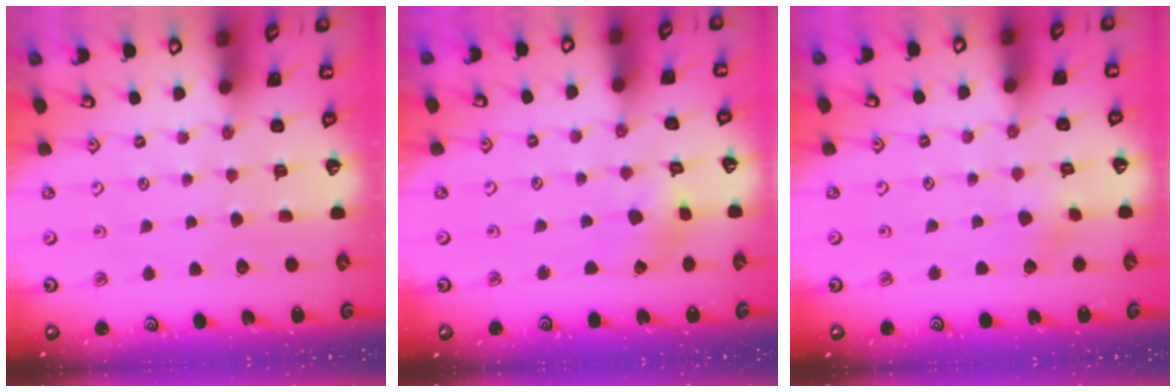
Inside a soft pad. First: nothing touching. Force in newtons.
{"total": 2.5, "press": 2.5, "slide": 0.4}
{"total": 2.6, "press": 2.6, "slide": 0.4}